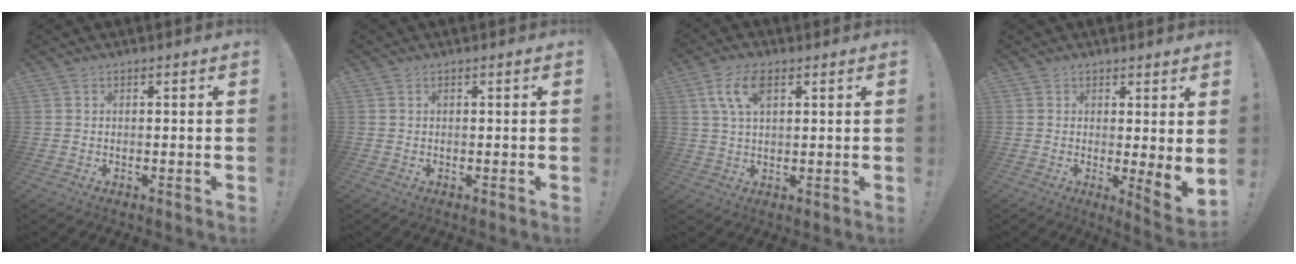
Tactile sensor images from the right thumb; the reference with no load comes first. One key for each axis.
{"total": 0.0}
{"total": 8.0, "fx": 3.1, "fy": 4.0, "fz": 6.2, "tx": -0.114, "ty": 0.003, "tz": 0.056}
{"total": 4.3, "fx": 1.0, "fy": -0.1, "fz": 4.2, "tx": -0.049, "ty": -0.027, "tz": 0.021}